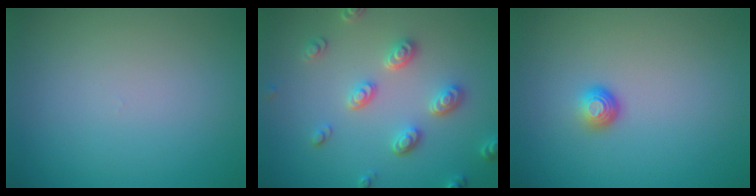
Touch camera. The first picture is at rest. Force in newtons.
{"total": 3.5, "press": 3.2, "slide": 1.4}
{"total": 1.6, "press": 1.0, "slide": 1.3}